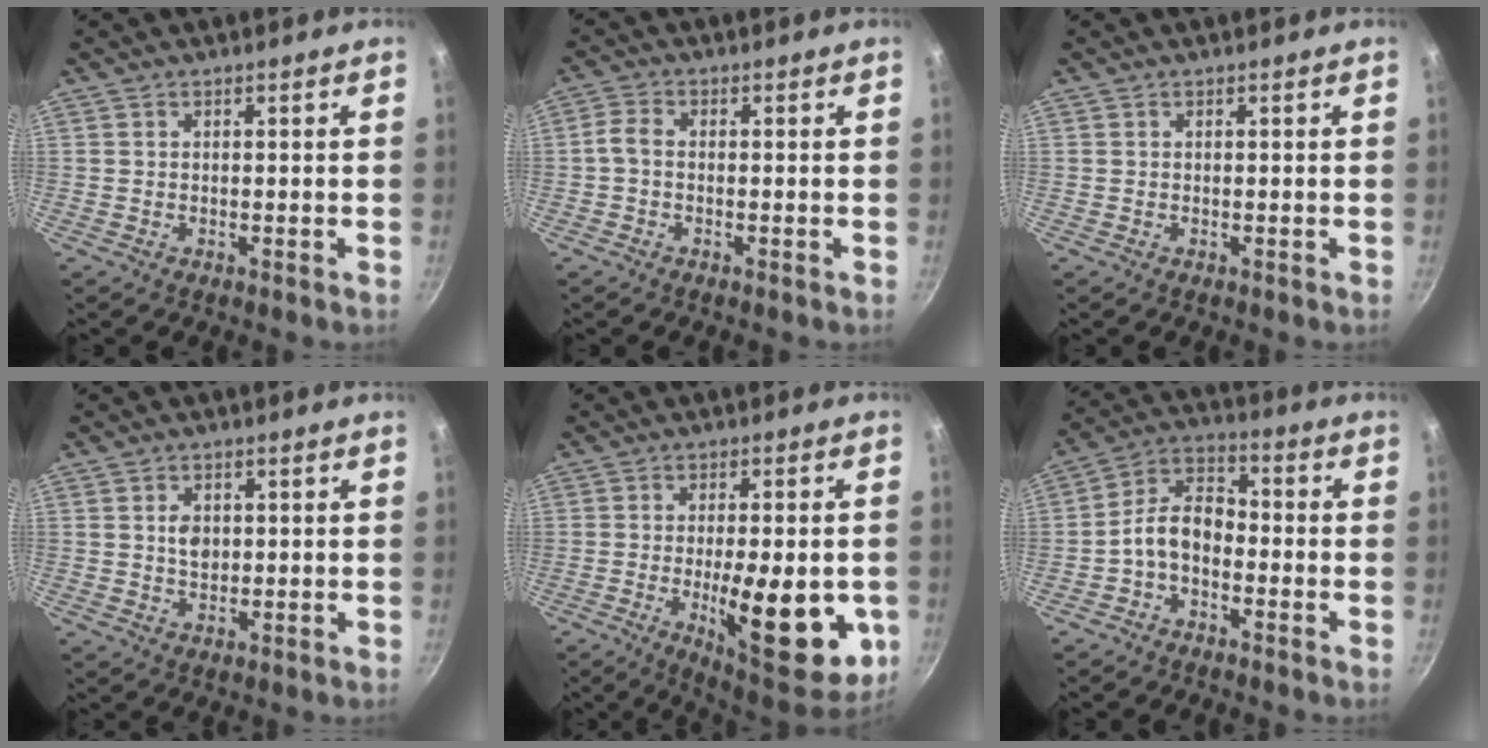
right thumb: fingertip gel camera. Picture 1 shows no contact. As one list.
[{"total": 3.0, "force": [-0.5, 1.8, 2.4], "torque": [-0.050, 0.008, -0.016]}, {"total": 0.0}, {"total": 3.3, "force": [0.6, 2.4, 2.2], "torque": [-0.025, -0.002, 0.012]}, {"total": 19.9, "force": [-4.5, 7.2, 18.0], "torque": [-0.222, -0.017, -0.043]}, {"total": 8.7, "force": [-2.2, 5.6, 6.2], "torque": [-0.105, 0.040, -0.056]}]